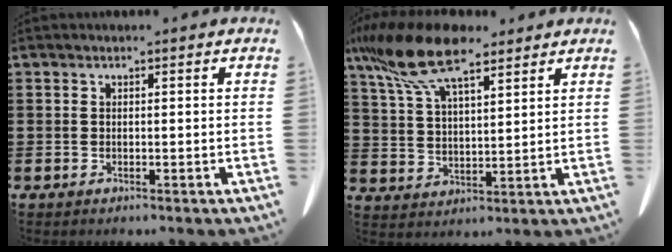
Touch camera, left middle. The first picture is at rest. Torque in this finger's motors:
{"motor_torque": [2.14, 0.00, 0.60, 0.21]}